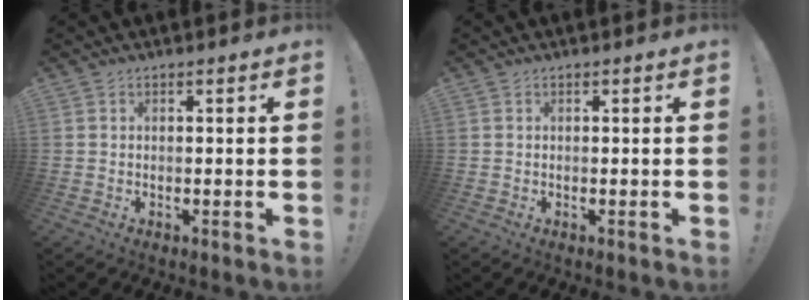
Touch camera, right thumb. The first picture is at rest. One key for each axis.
{"total": 0.0}